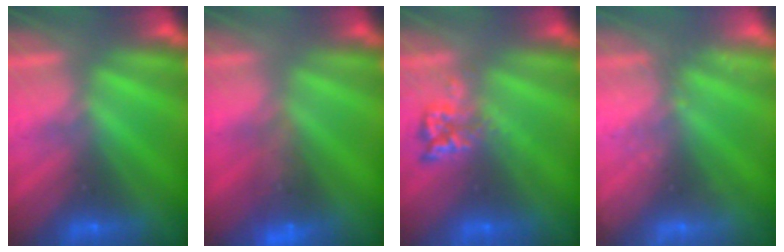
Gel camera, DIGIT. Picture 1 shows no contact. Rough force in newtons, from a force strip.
{"total": 5.7}
{"total": 2.4}
{"total": 2.4}